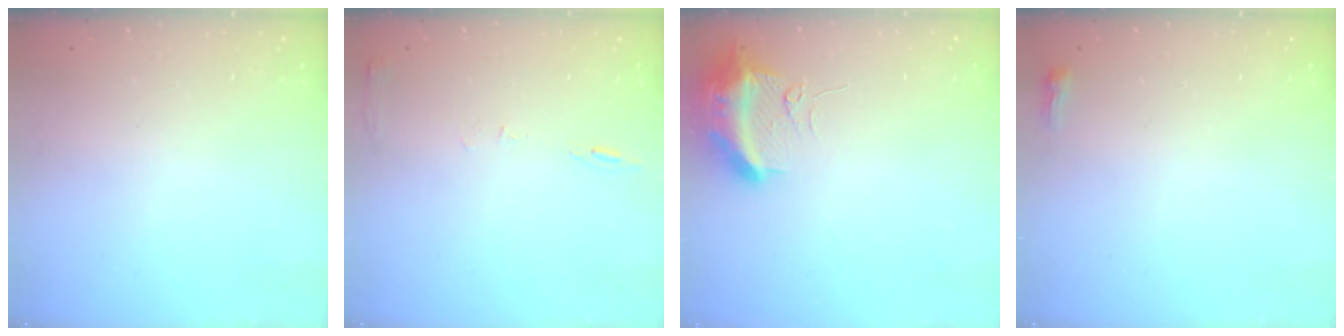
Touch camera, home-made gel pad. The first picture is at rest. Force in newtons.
{"total": 6.0, "press": 6.0, "slide": 0.6}
{"total": 11.0, "press": 10.9, "slide": 1.3}
{"total": 2.6, "press": 2.5, "slide": 0.6}